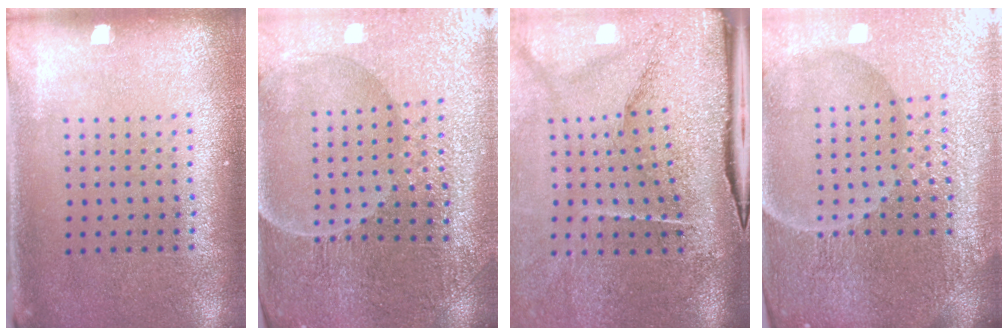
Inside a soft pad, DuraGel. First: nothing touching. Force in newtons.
{"total": 4.1, "press": 4.0, "slide": 0.5}
{"total": 4.9, "press": 3.9, "slide": 3.0}
{"total": 6.5, "press": 5.8, "slide": 2.9}